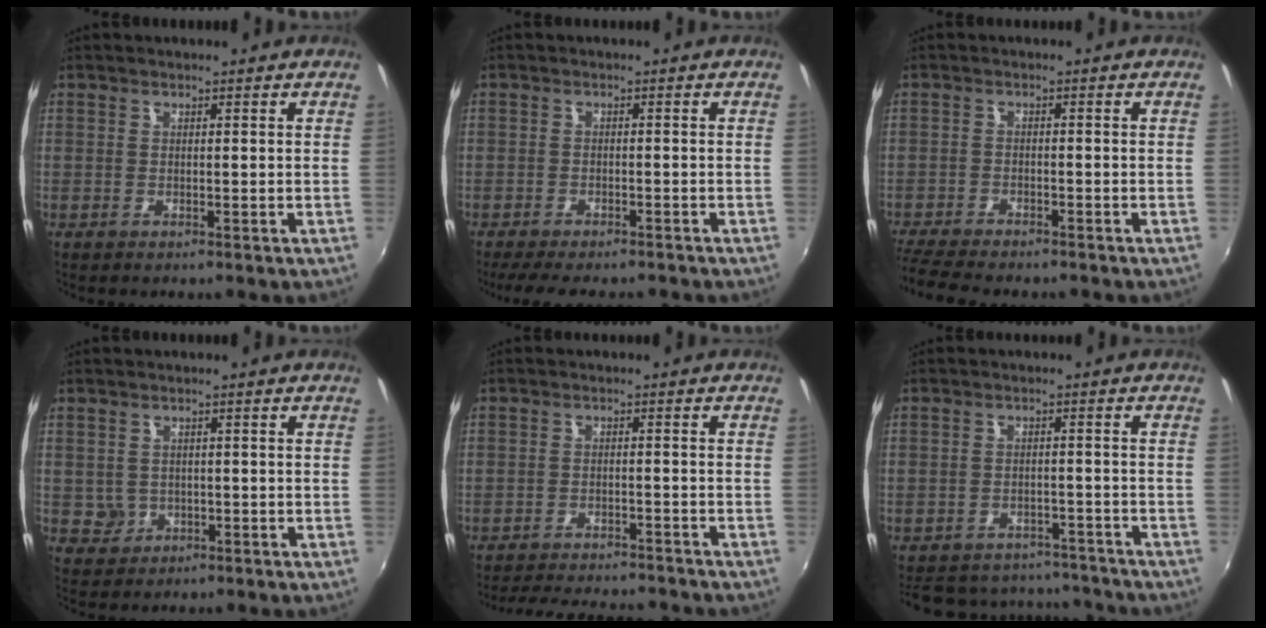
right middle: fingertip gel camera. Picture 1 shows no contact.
{"total": 8.2, "force": [-7.0, 2.2, 3.8], "torque": [-0.090, -0.015, -0.108]}
{"total": 8.8, "force": [-7.9, 1.3, 3.7], "torque": [-0.101, -0.029, -0.135]}
{"total": 3.1, "force": [-0.4, 3.0, 0.6], "torque": [-0.014, 0.002, 0.000]}
{"total": 13.2, "force": [-11.9, 2.5, 5.1], "torque": [-0.108, -0.012, -0.166]}
{"total": 17.2, "force": [-14.8, 6.8, 5.4], "torque": [-0.128, 0.028, -0.189]}